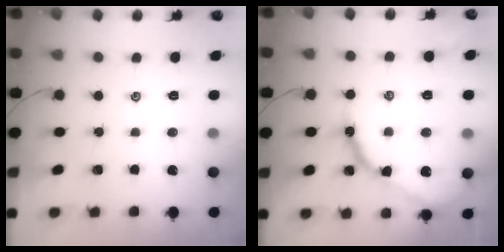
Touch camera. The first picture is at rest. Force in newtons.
{"total": 12.1, "press": 12.1, "slide": 0.4}